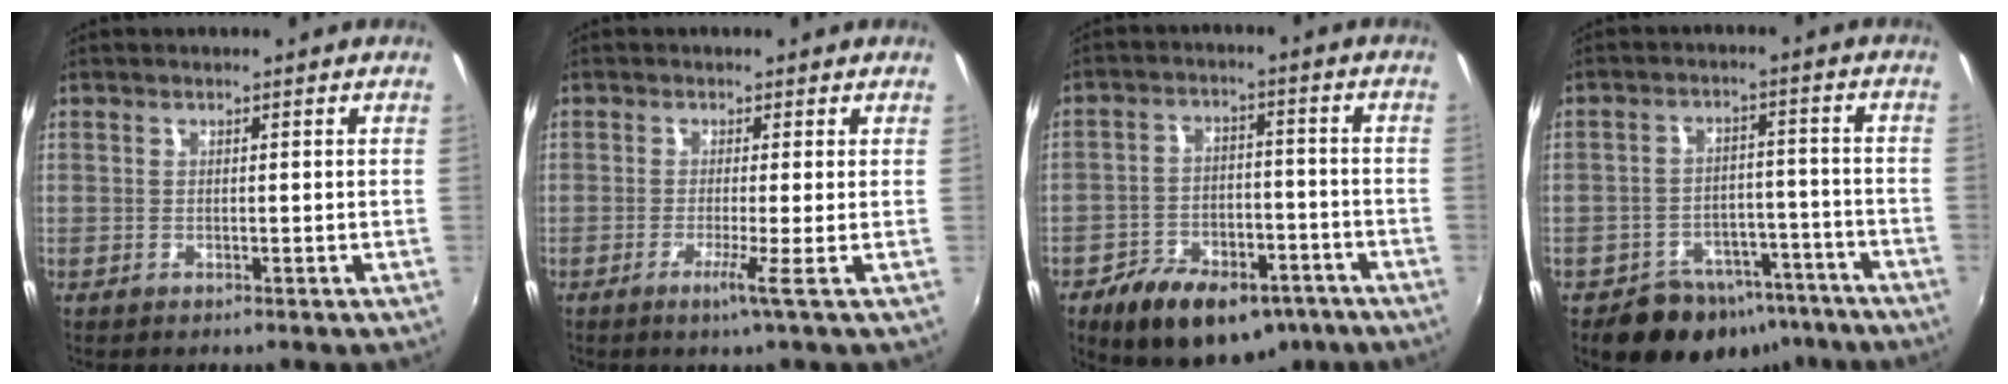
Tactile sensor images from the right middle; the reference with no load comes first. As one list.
[{"total": 2.6, "force": [-1.0, -1.2, 2.1], "torque": [-0.045, -0.011, -0.026]}, {"total": 16.9, "force": [-10.7, 9.3, 9.2], "torque": [-0.182, 0.001, -0.148]}, {"total": 12.5, "force": [-8.9, 7.8, 4.1], "torque": [-0.087, 0.020, -0.105]}]